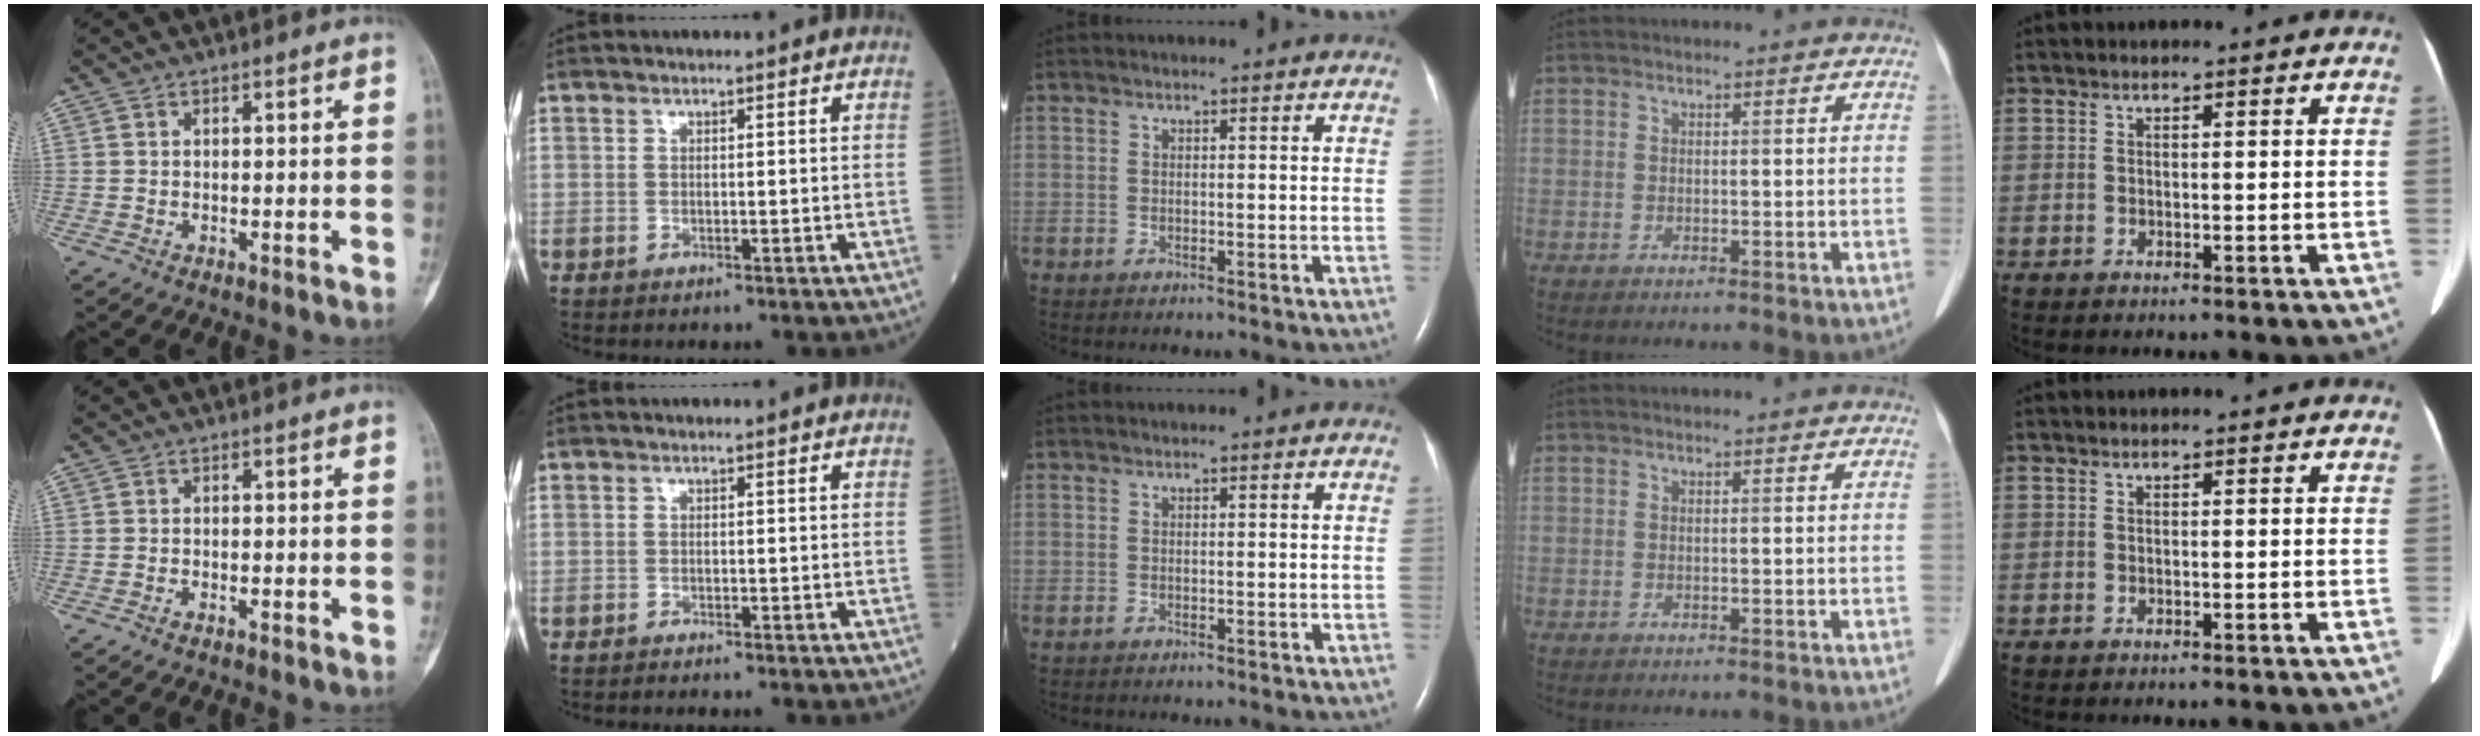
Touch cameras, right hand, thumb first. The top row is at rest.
{"thumb": {"total": 0.5, "force": [-0.5, 0.1, 0.2], "torque": [-0.009, 0.003, -0.009]}, "index": {"total": 0.8, "force": [-0.8, -0.1, 0.1], "torque": [-0.005, -0.001, -0.015]}}